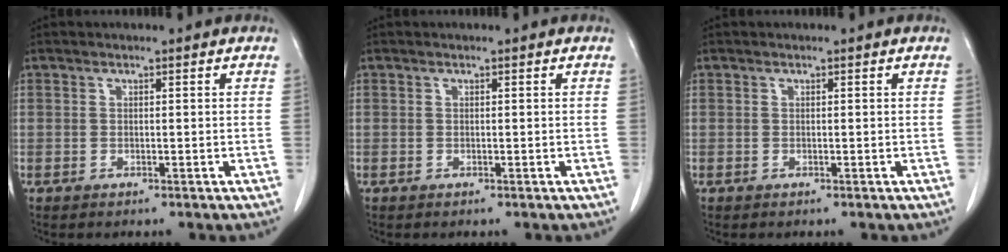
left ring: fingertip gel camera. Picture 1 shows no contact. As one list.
[{"total": 0.0}, {"total": 0.0}]